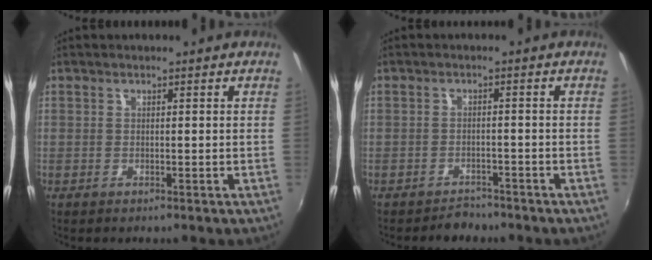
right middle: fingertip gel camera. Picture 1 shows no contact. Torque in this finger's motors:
{"motor_torque": [-0.13, -0.24, -0.02, 0.00]}